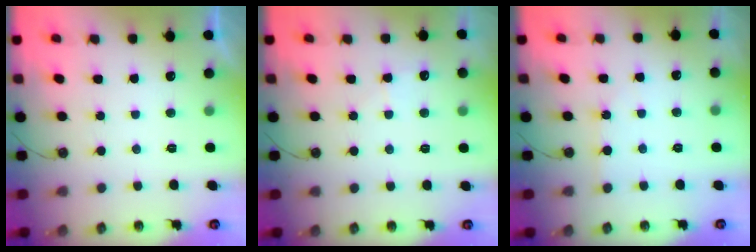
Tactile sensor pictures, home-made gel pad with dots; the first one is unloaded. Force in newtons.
{"total": 4.9, "press": 4.8, "slide": 0.6}
{"total": 3.4, "press": 3.3, "slide": 0.5}